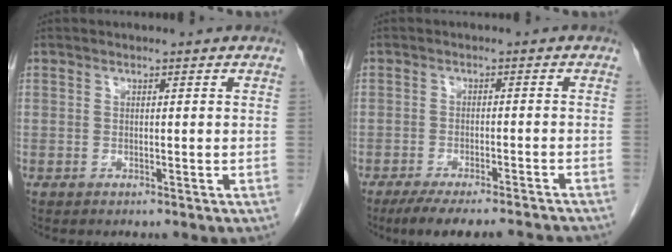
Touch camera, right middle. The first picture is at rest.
{"total": 13.8, "force": [-12.3, 1.5, 6.1], "torque": [-0.083, -0.013, -0.163]}